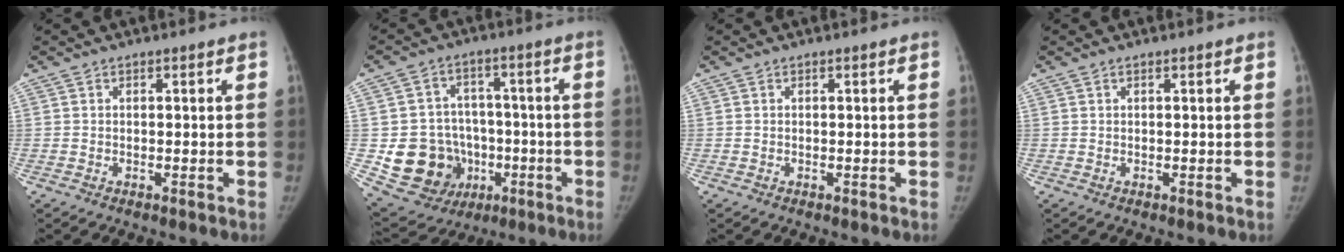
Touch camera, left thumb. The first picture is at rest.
{"total": 15.1, "force": [-3.1, 13.4, 6.1], "torque": [-0.083, 0.029, -0.030]}
{"total": 0.0}
{"total": 0.0}